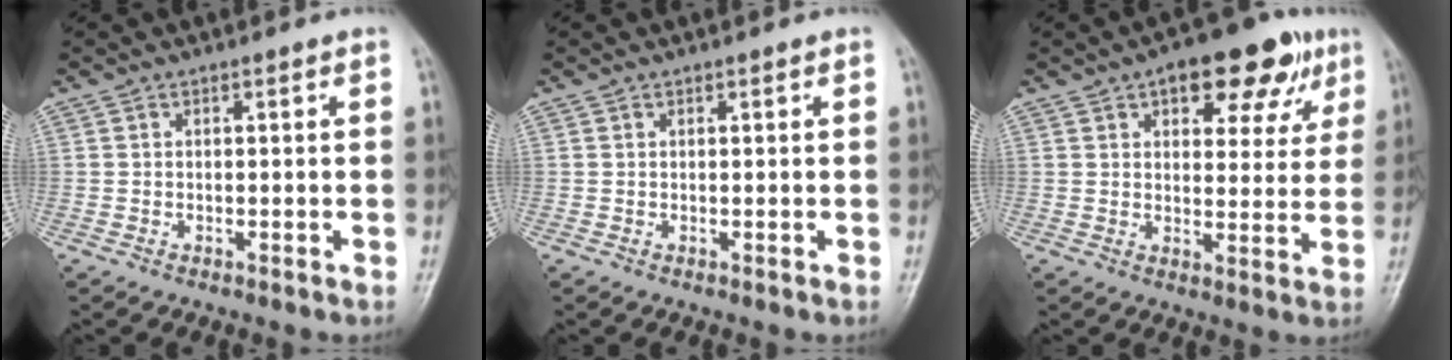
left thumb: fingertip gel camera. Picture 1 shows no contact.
{"total": 0.0}
{"total": 14.0, "force": [7.4, 6.9, 9.6], "torque": [-0.075, -0.012, 0.095]}